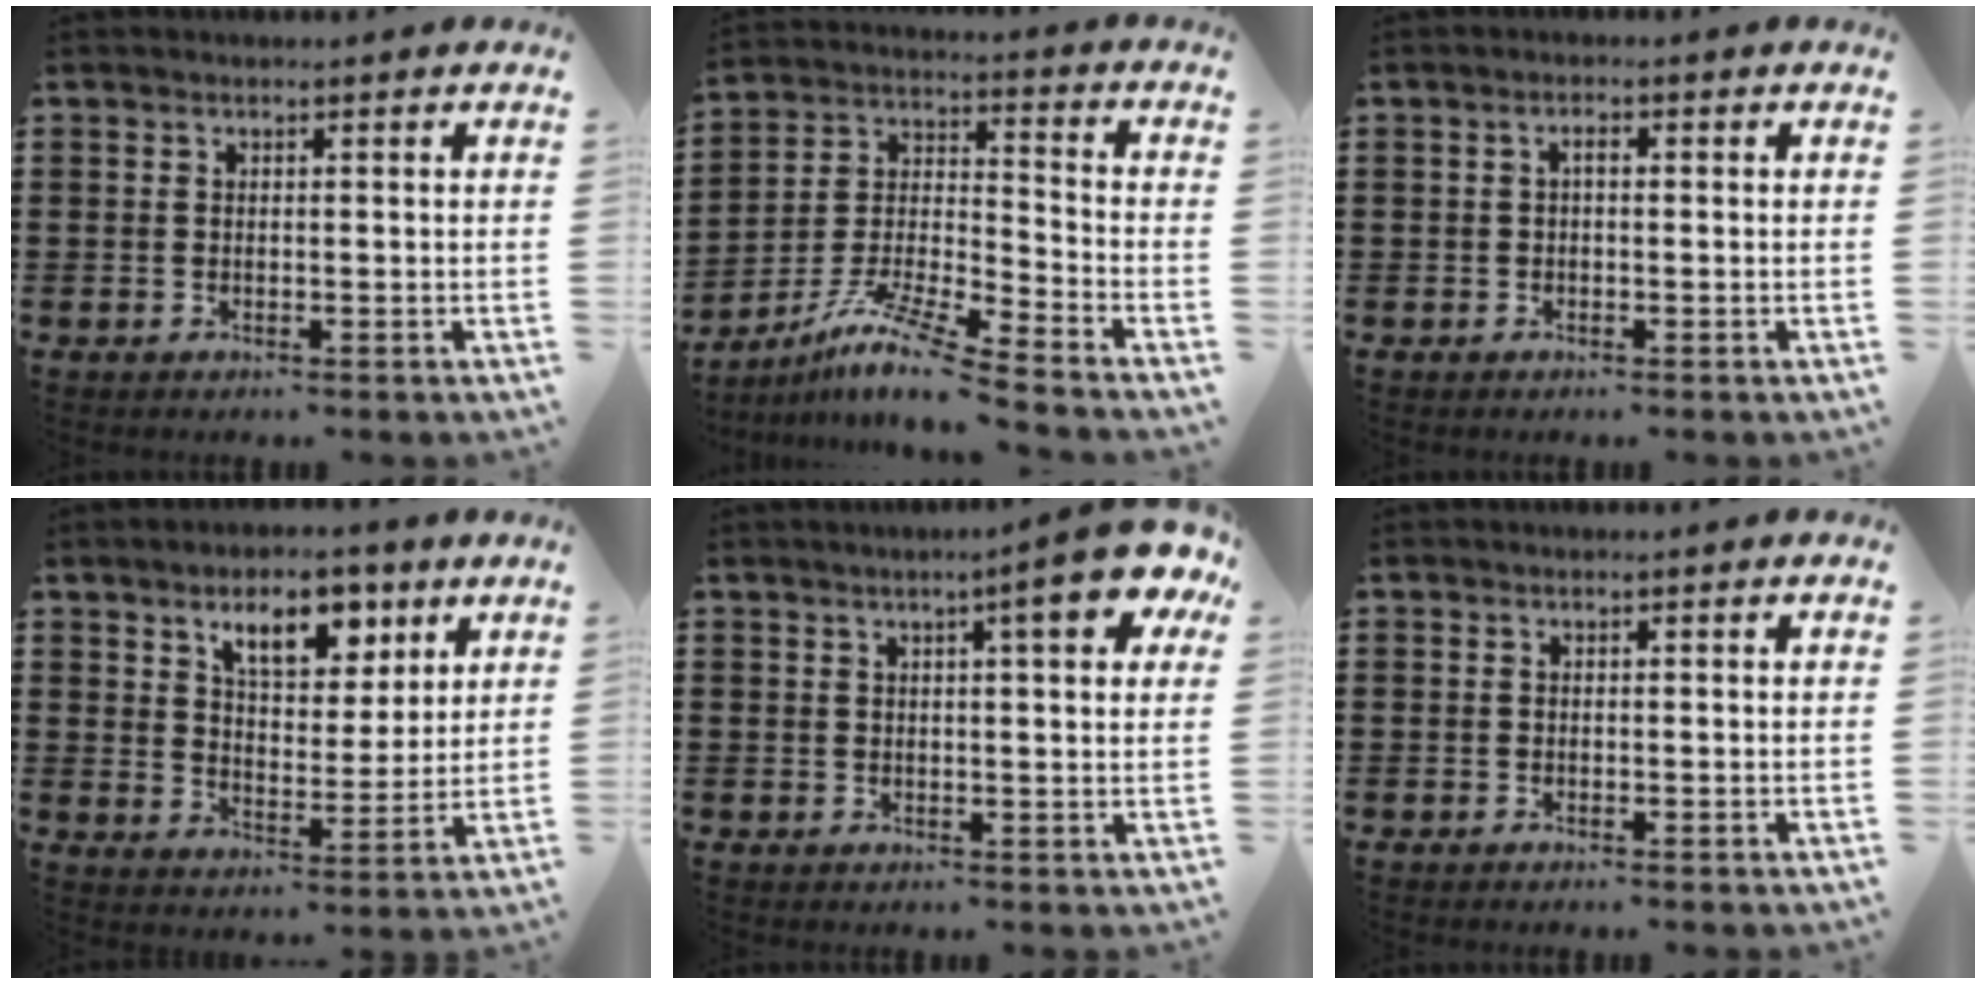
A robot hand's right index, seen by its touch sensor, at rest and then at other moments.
{"total": 9.9, "force": [-8.1, 0.4, 5.8], "torque": [-0.116, 0.000, -0.162]}
{"total": 1.2, "force": [-0.4, 0.4, 1.1], "torque": [-0.022, 0.001, -0.008]}
{"total": 8.3, "force": [5.2, 4.0, 5.0], "torque": [-0.086, -0.006, 0.087]}
{"total": 7.5, "force": [3.9, 1.1, 6.3], "torque": [-0.097, -0.007, 0.059]}
{"total": 0.0}